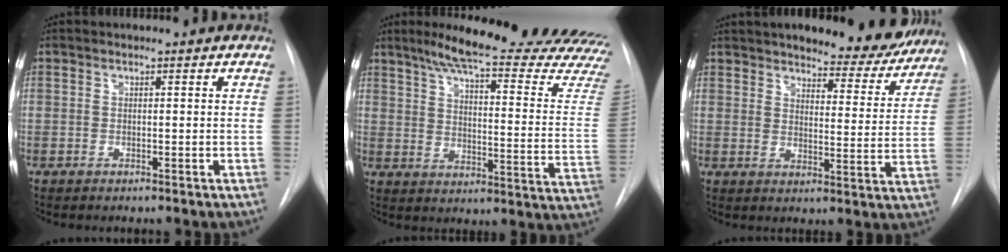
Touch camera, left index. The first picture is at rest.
{"total": 27.5, "force": [24.2, 1.0, 12.9], "torque": [-0.177, -0.110, 0.289]}
{"total": 12.0, "force": [10.7, 3.1, 4.6], "torque": [-0.039, -0.028, 0.126]}